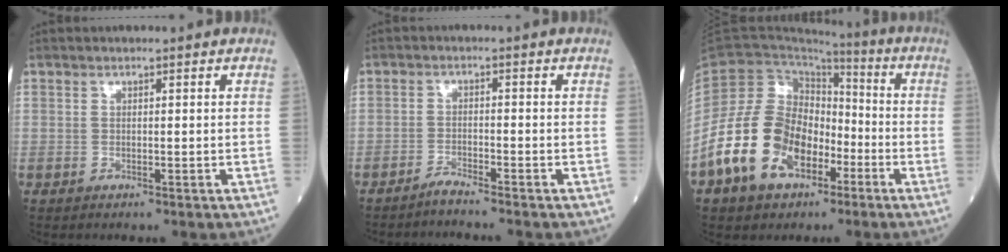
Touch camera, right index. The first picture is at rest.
{"total": 1.9, "force": [-1.7, -0.7, 0.3], "torque": [-0.005, -0.006, -0.037]}
{"total": 14.5, "force": [-6.2, 9.9, 8.6], "torque": [-0.187, 0.024, -0.114]}